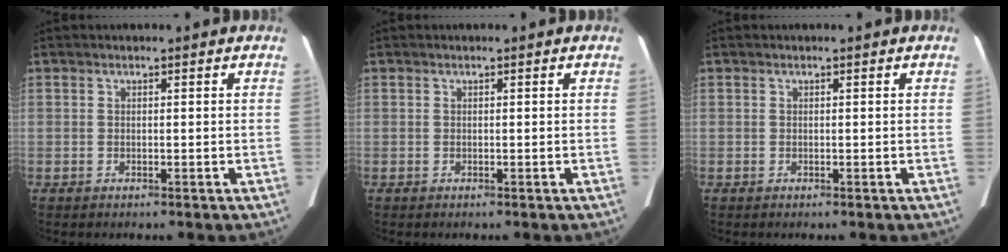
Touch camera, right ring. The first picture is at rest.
{"total": 0.0}
{"total": 0.0}